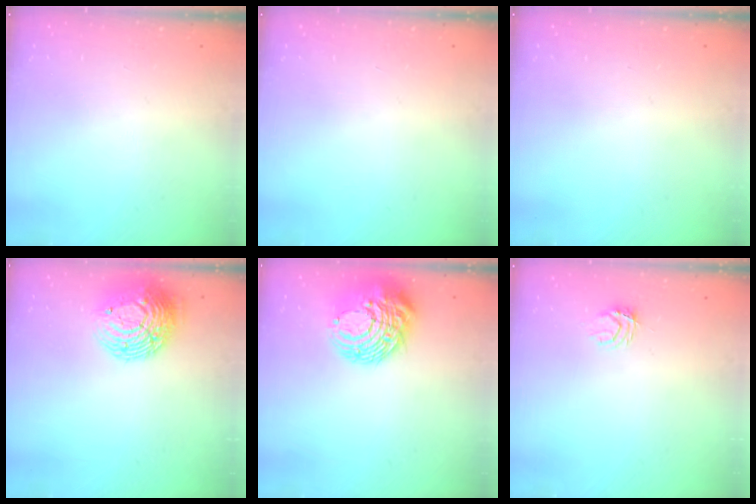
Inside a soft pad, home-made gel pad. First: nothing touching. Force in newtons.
{"total": 0.0}
{"total": 0.0}
{"total": 13.2, "press": 13.2, "slide": 1.0}
{"total": 15.5, "press": 15.4, "slide": 1.6}
{"total": 4.0, "press": 3.9, "slide": 0.4}